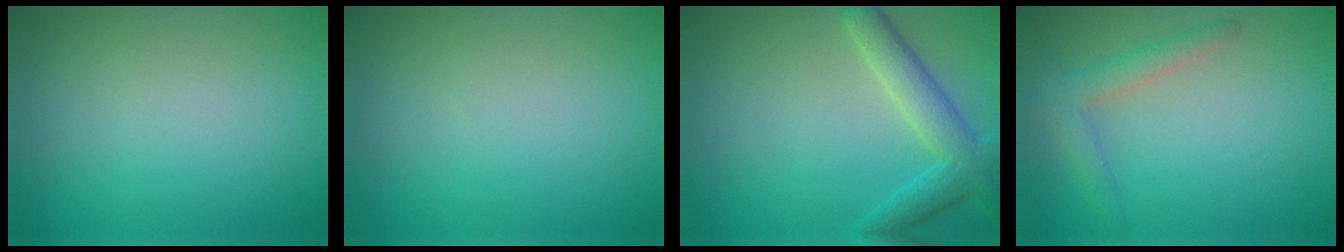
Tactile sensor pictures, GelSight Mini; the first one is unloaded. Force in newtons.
{"total": 0.0}
{"total": 4.1, "press": 4.1, "slide": 0.3}
{"total": 2.6, "press": 2.6, "slide": 0.0}